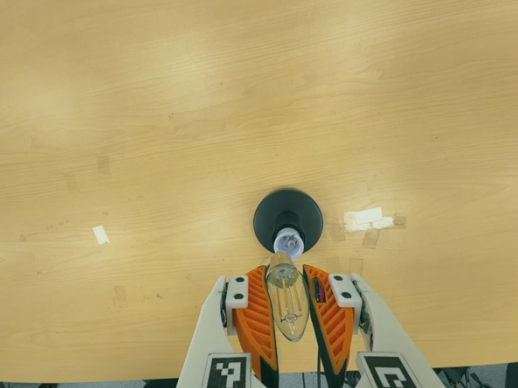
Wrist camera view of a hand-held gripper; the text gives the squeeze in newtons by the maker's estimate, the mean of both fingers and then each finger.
{"total": 18.6, "left": 19.7, "right": 17.5}